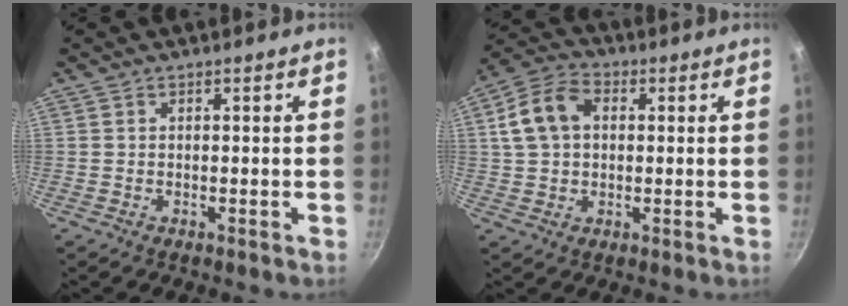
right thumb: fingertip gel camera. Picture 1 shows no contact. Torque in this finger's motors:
{"motor_torque": [-0.68, 1.26, 0.63, -0.64, 0.06]}